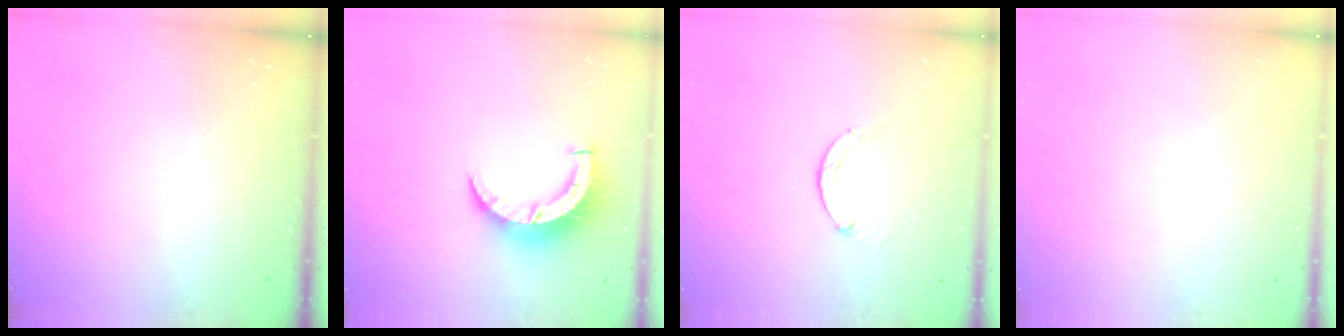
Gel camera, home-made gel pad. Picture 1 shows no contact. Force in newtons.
{"total": 8.7, "press": 8.7, "slide": 0.9}
{"total": 1.8, "press": 1.7, "slide": 0.5}
{"total": 0.0}